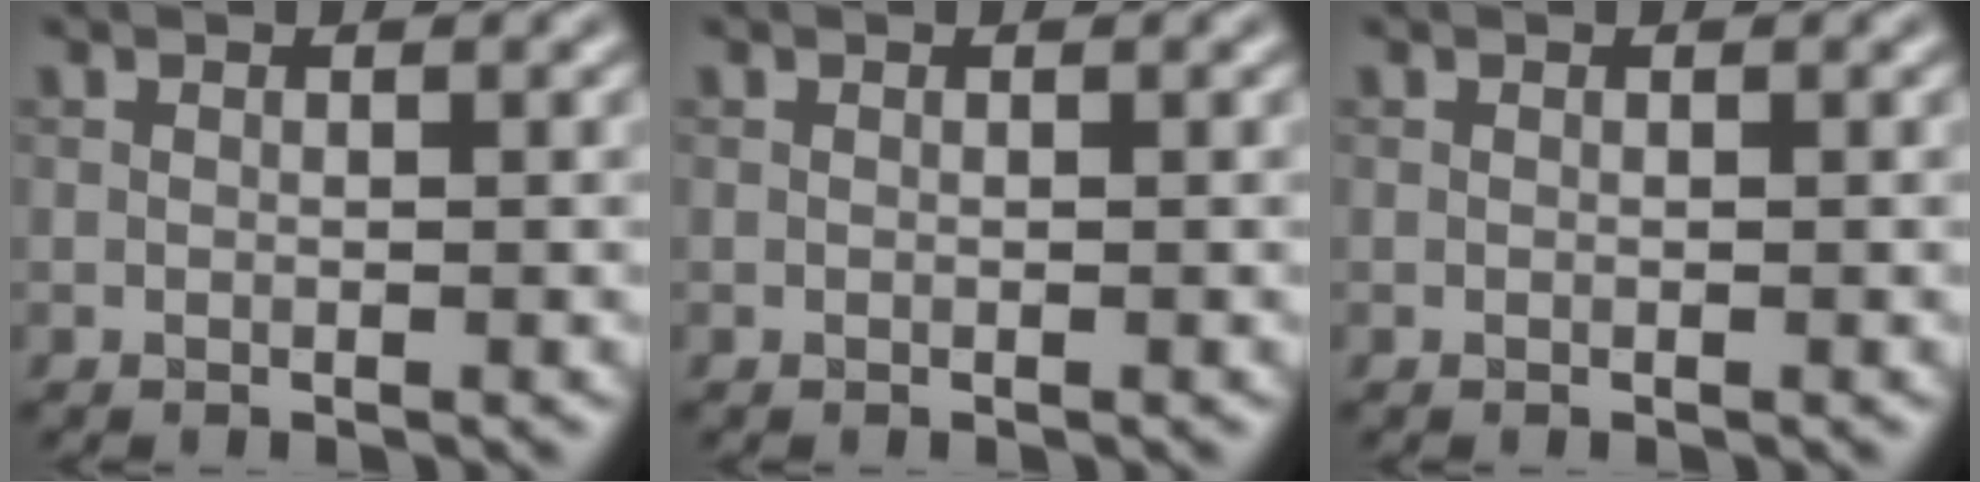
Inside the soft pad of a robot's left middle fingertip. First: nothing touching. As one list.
[{"total": 0.0}, {"total": 0.0}]